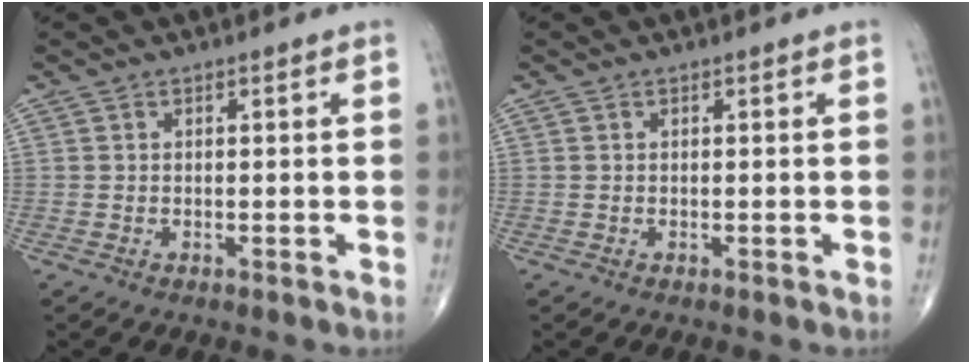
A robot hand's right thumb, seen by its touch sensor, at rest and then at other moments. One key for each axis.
{"total": 0.0}